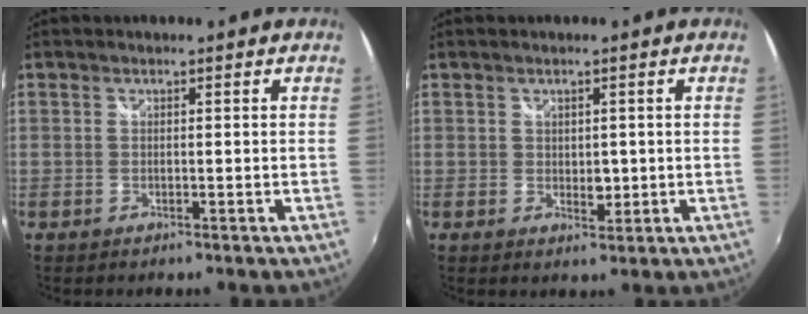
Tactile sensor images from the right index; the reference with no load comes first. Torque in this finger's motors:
{"motor_torque": [-0.95, 1.19, 0.01, 0.00]}